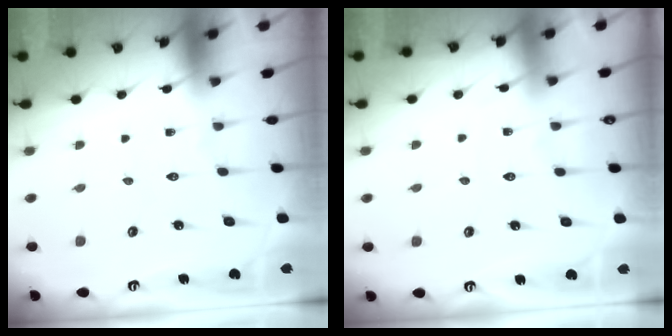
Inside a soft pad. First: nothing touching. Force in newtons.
{"total": 3.8, "press": 3.8, "slide": 0.6}